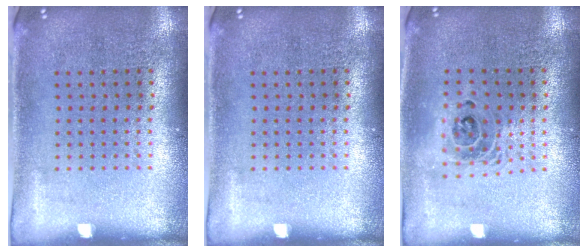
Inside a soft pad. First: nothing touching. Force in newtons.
{"total": 0.0}
{"total": 1.5, "press": 1.2, "slide": 0.8}